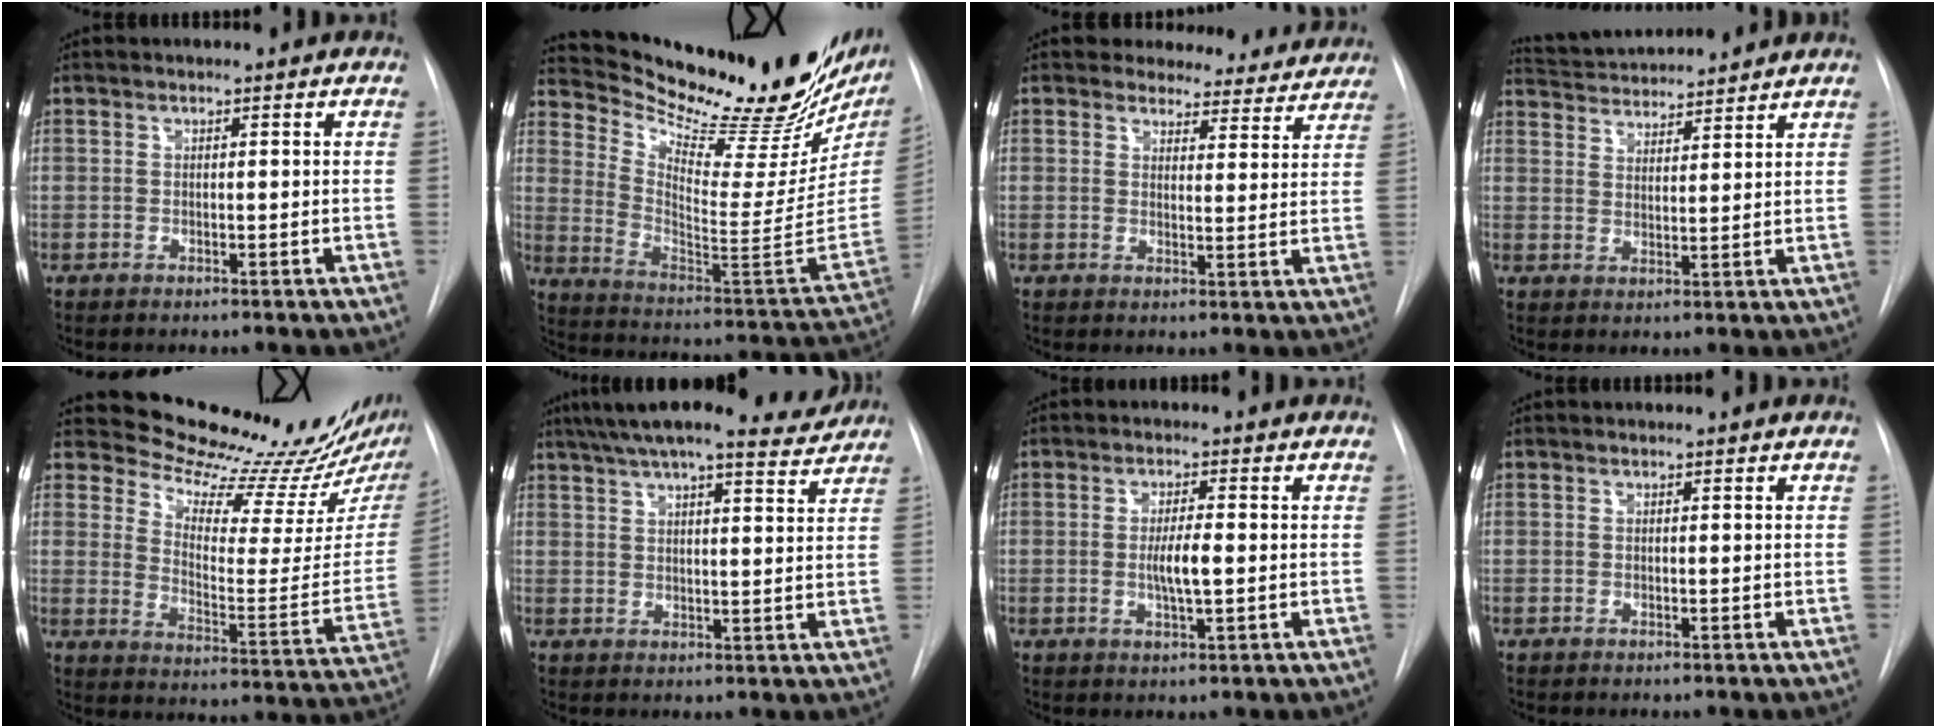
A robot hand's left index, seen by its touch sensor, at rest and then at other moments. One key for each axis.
{"total": 29.8, "fx": 25.5, "fy": 6.1, "fz": 14.2, "tx": -0.227, "ty": -0.096, "tz": 0.345}
{"total": 12.3, "fx": 11.3, "fy": 4.7, "fz": 1.0, "tx": 0.023, "ty": -0.027, "tz": 0.108}
{"total": 11.1, "fx": 10.6, "fy": 1.1, "fz": 2.8, "tx": -0.056, "ty": 0.022, "tz": 0.168}
{"total": 18.7, "fx": 17.7, "fy": 1.6, "fz": 5.8, "tx": -0.085, "ty": -0.101, "tz": 0.232}
{"total": 15.7, "fx": 14.1, "fy": 2.2, "fz": 6.7, "tx": -0.114, "ty": 0.020, "tz": 0.193}
{"total": 4.0, "fx": -0.4, "fy": 0.5, "fz": 4.0, "tx": -0.074, "ty": -0.007, "tz": -0.006}
{"total": 0.0}